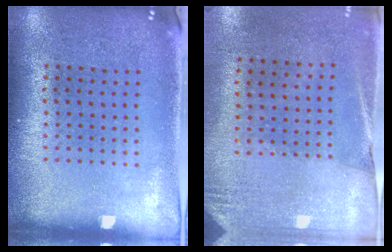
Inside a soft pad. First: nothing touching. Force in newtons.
{"total": 2.7, "press": 2.4, "slide": 1.3}